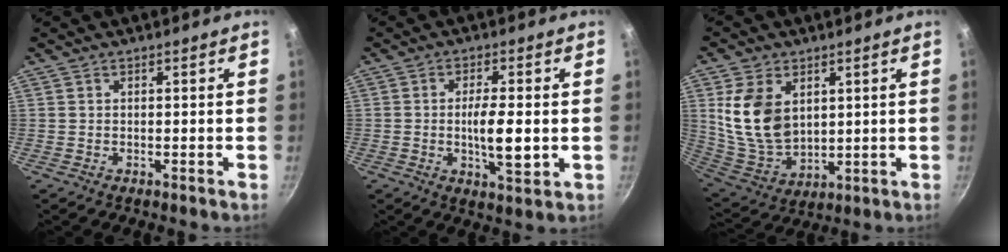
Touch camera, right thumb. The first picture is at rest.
{"total": 7.8, "force": [-0.7, 2.3, 7.4], "torque": [-0.129, -0.002, -0.011]}
{"total": 13.7, "force": [3.6, 9.2, 9.5], "torque": [-0.167, -0.028, 0.088]}